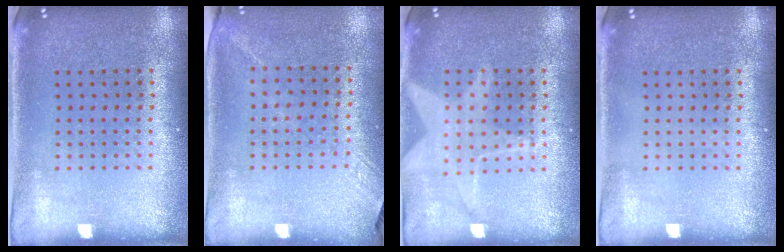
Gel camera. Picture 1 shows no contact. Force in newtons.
{"total": 1.4, "press": 1.0, "slide": 0.9}
{"total": 1.3, "press": 1.2, "slide": 0.4}
{"total": 0.0}